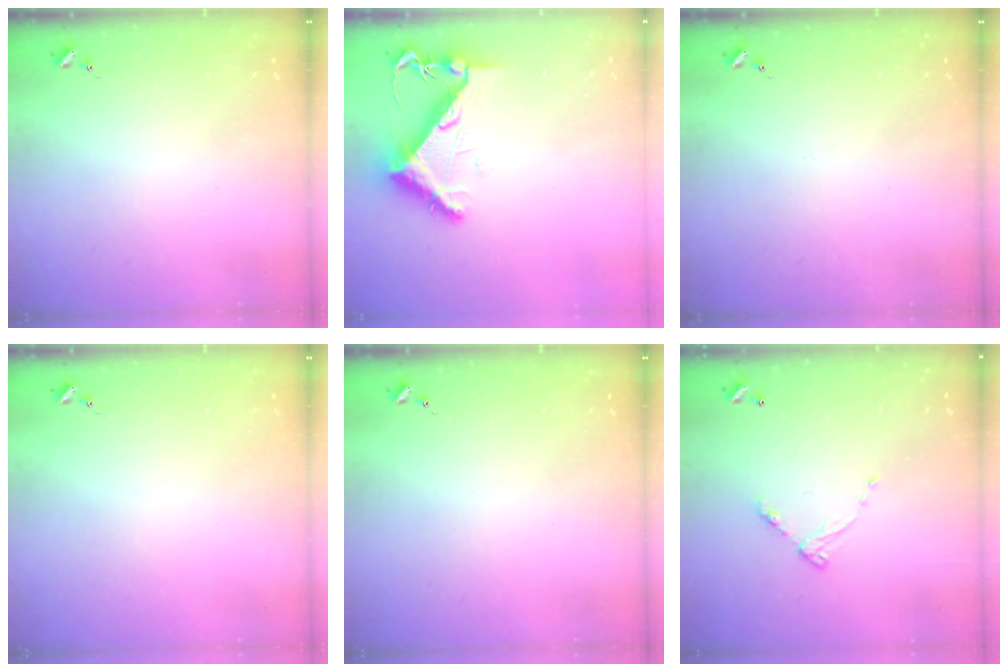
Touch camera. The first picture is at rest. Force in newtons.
{"total": 8.3, "press": 8.2, "slide": 1.0}
{"total": 0.0}
{"total": 0.0}
{"total": 0.0}
{"total": 5.9, "press": 5.9, "slide": 0.4}